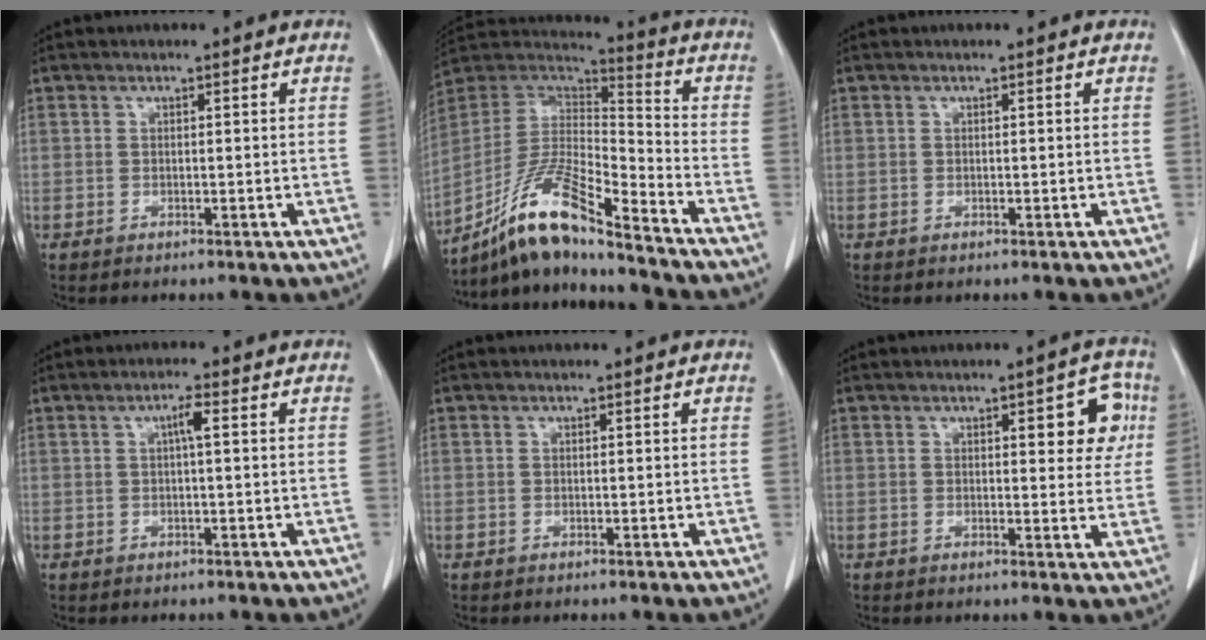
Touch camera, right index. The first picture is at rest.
{"total": 16.6, "force": [-12.5, 1.8, 10.7], "torque": [-0.213, 0.006, -0.231]}
{"total": 0.0}
{"total": 2.1, "force": [0.5, 0.2, 2.1], "torque": [-0.037, 0.004, 0.007]}
{"total": 0.0}
{"total": 6.3, "force": [2.0, 2.2, 5.6], "torque": [-0.054, 0.010, 0.020]}